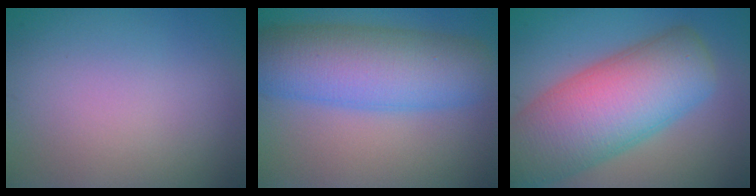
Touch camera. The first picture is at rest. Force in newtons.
{"total": 9.7, "press": 9.7, "slide": 0.2}
{"total": 12.3, "press": 12.3, "slide": 0.8}